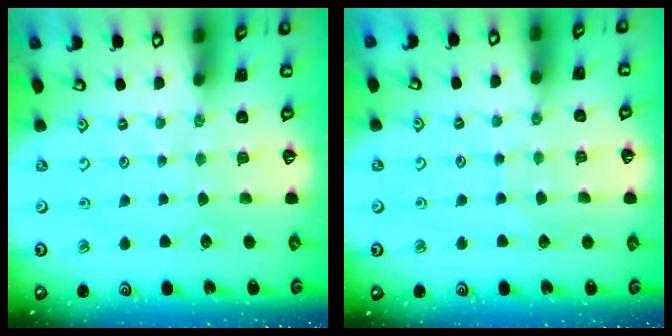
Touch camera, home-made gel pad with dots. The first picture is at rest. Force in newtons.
{"total": 3.9, "press": 3.9, "slide": 0.3}